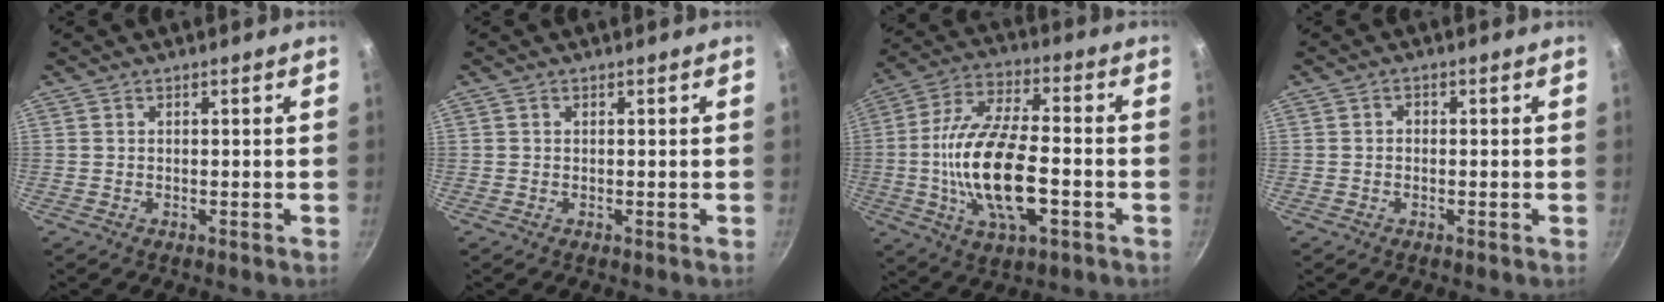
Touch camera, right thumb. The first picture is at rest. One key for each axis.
{"total": 0.0}
{"total": 18.9, "fx": -3.8, "fy": 8.2, "fz": 16.6, "tx": -0.313, "ty": 0.021, "tz": -0.076}
{"total": 1.1, "fx": -0.2, "fy": 0.9, "fz": 0.6, "tx": -0.011, "ty": 0.006, "tz": -0.005}